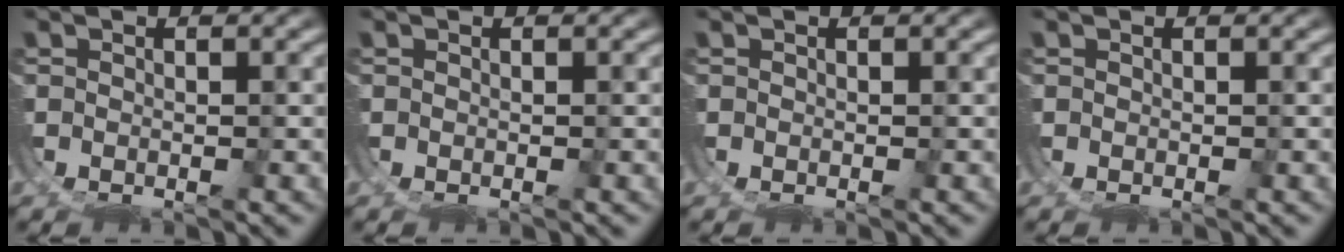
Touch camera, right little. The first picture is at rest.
{"total": 0.0}
{"total": 0.0}
{"total": 0.0}